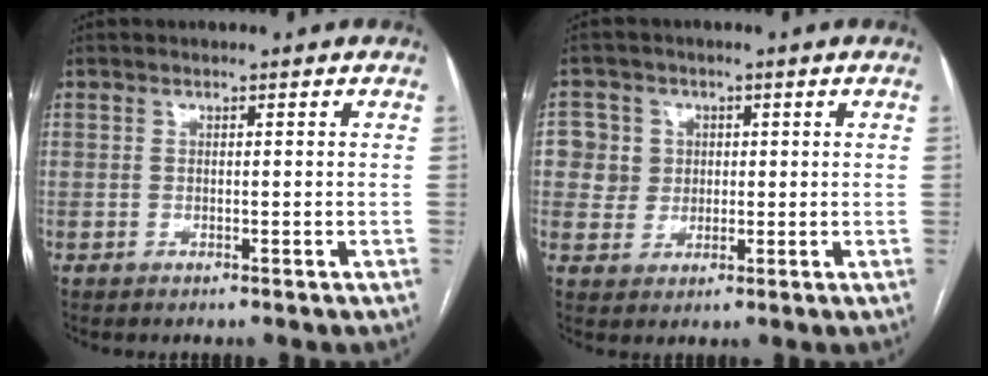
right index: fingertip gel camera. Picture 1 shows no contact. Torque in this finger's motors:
{"motor_torque": [0.43, 0.41, 0.03, 0.04]}